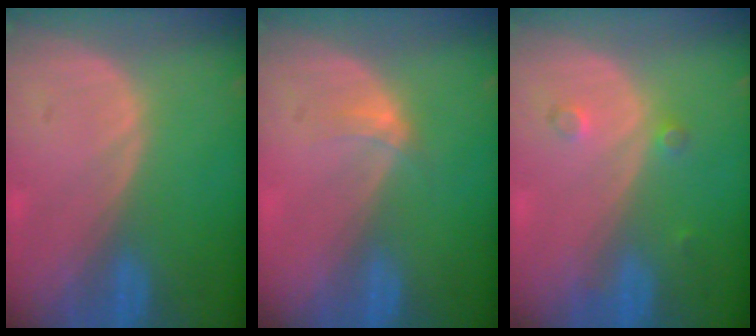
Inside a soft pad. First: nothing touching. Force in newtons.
{"total": 1.9, "press": 1.5, "slide": 1.1}
{"total": 2.1, "press": 1.8, "slide": 1.1}